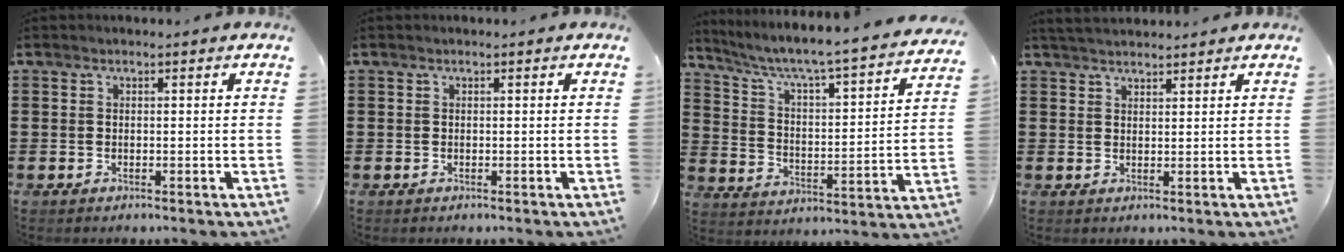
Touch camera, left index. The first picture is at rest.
{"total": 0.0}
{"total": 4.9, "force": [4.0, -0.2, 2.7], "torque": [-0.072, -0.045, 0.057]}
{"total": 2.4, "force": [2.4, 0.2, 0.2], "torque": [-0.010, -0.002, 0.048]}